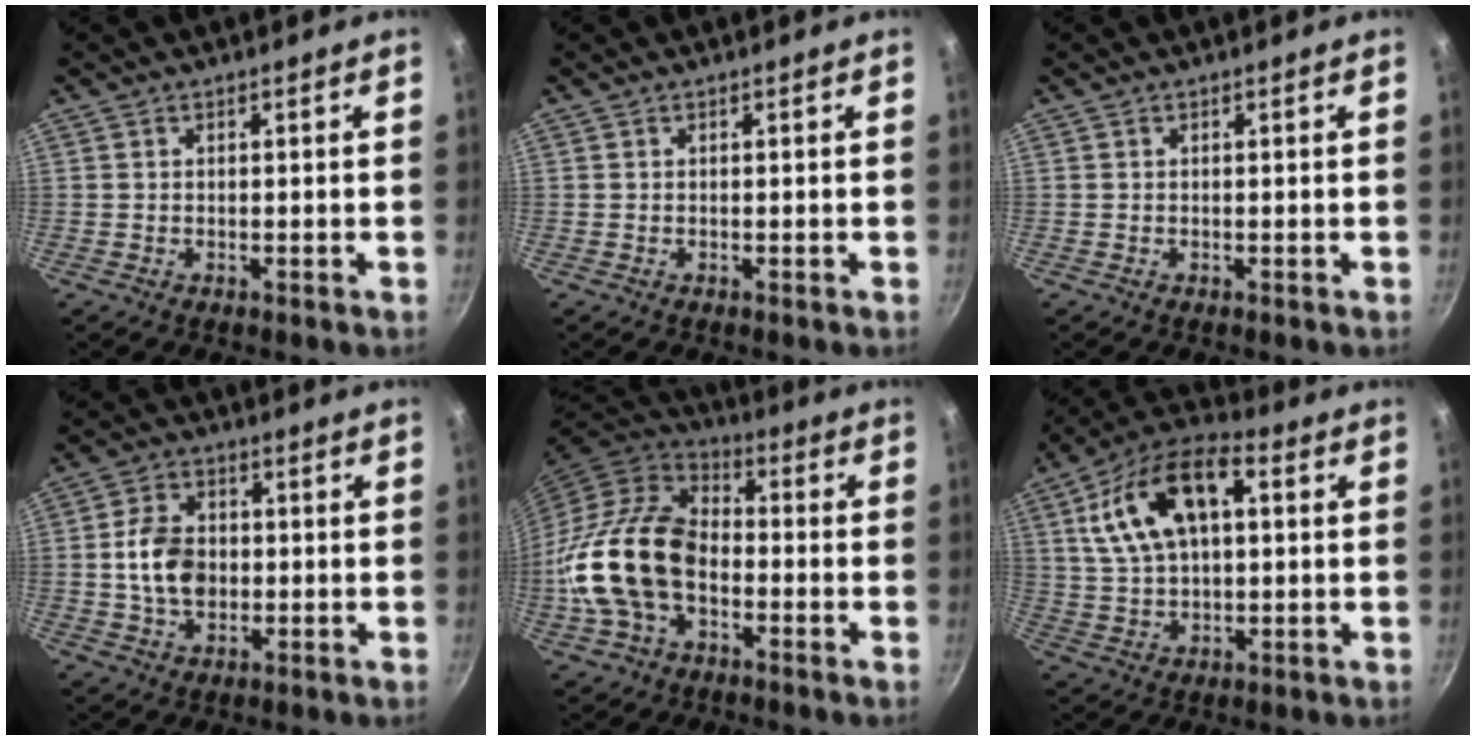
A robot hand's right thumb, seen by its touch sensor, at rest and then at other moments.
{"total": 0.0}
{"total": 0.0}
{"total": 8.9, "force": [-0.3, 6.6, 6.1], "torque": [-0.094, 0.011, -0.010]}
{"total": 19.9, "force": [-3.7, 13.3, 14.4], "torque": [-0.257, 0.037, -0.081]}
{"total": 18.0, "force": [4.5, 10.0, 14.3], "torque": [-0.246, 0.020, 0.072]}